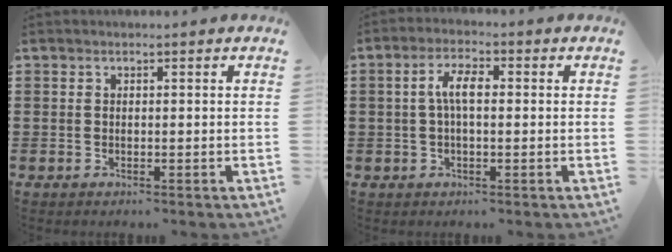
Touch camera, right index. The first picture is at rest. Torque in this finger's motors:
{"motor_torque": [0.92, -0.14, 0.43, 0.12]}